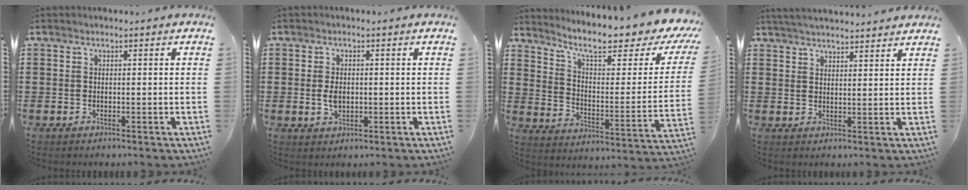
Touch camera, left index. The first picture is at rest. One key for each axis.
{"total": 2.9, "fx": -0.1, "fy": 1.8, "fz": 2.3, "tx": -0.054, "ty": 0.001, "tz": -0.004}
{"total": 9.9, "fx": 7.5, "fy": 1.4, "fz": 6.2, "tx": -0.126, "ty": -0.056, "tz": 0.118}
{"total": 3.1, "fx": 3.1, "fy": -0.2, "fz": 0.3, "tx": -0.017, "ty": -0.007, "tz": 0.057}